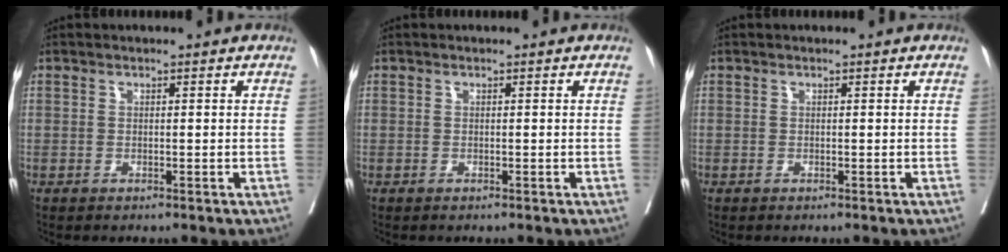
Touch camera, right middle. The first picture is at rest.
{"total": 0.0}
{"total": 0.0}